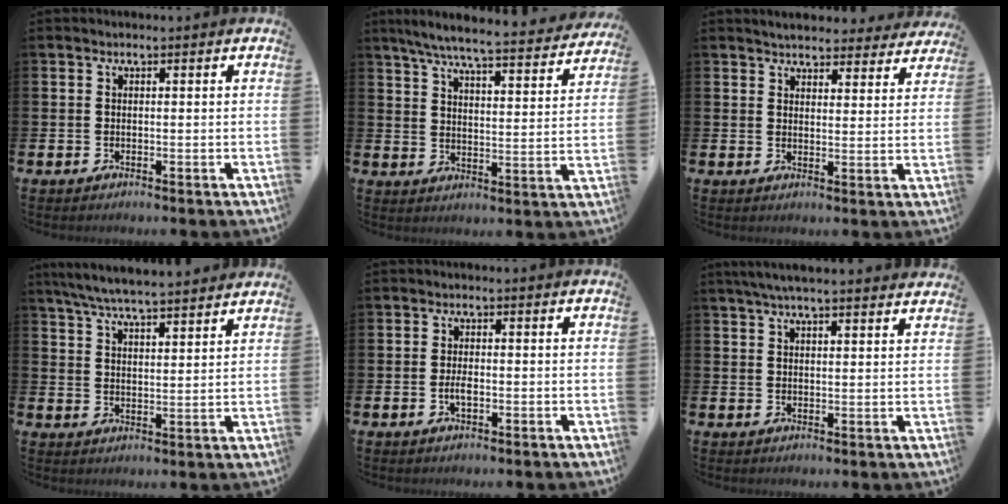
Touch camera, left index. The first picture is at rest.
{"total": 6.8, "force": [6.2, 0.4, 2.8], "torque": [-0.075, -0.045, 0.104]}
{"total": 4.3, "force": [4.2, 1.0, 0.3], "torque": [-0.012, -0.026, 0.074]}
{"total": 6.3, "force": [6.1, 0.1, 1.6], "torque": [-0.057, -0.031, 0.109]}
{"total": 2.0, "force": [-0.4, 0.8, 1.8], "torque": [-0.025, -0.003, -0.009]}
{"total": 4.6, "force": [4.2, 0.2, 1.7], "torque": [-0.043, -0.009, 0.077]}